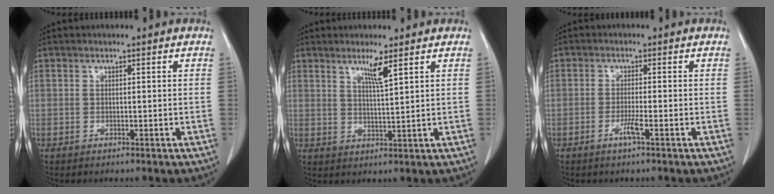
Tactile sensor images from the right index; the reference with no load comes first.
{"total": 3.5, "force": [2.2, -0.5, 2.7], "torque": [-0.054, -0.010, 0.042]}
{"total": 2.2, "force": [-1.1, -0.2, 1.9], "torque": [-0.039, -0.004, -0.022]}